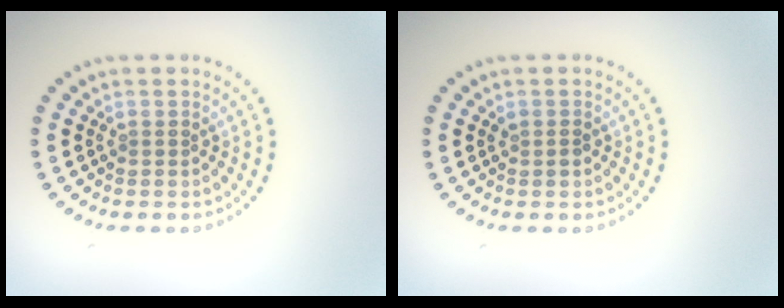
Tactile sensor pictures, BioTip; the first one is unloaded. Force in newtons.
{"total": 0.6, "press": 0.6, "slide": 0.1}